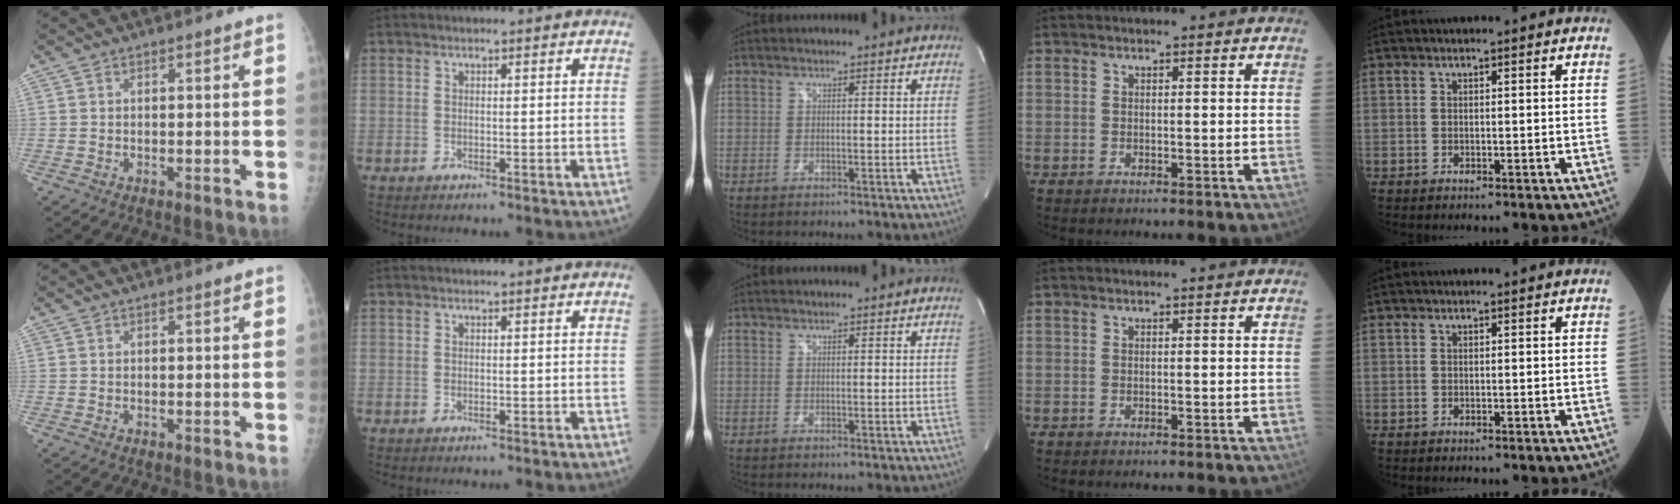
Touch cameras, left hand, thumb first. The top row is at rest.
{}